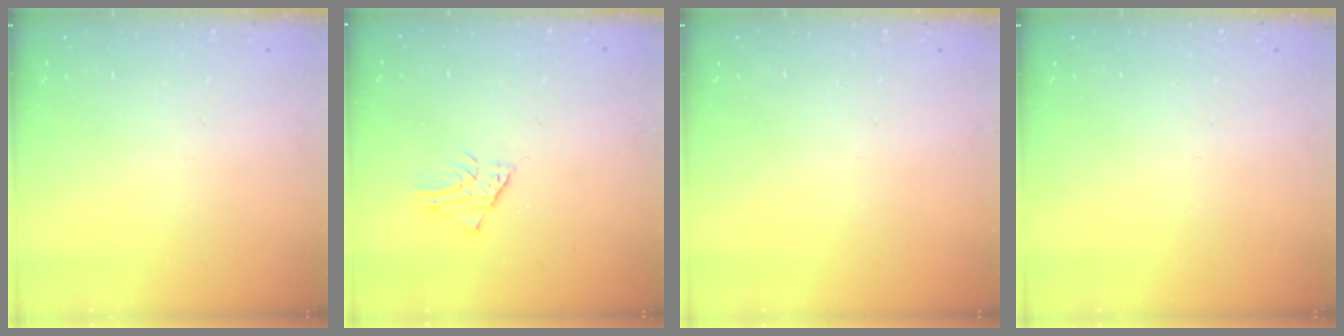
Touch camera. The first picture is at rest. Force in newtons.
{"total": 2.1, "press": 2.1, "slide": 0.2}
{"total": 0.0}
{"total": 0.0}